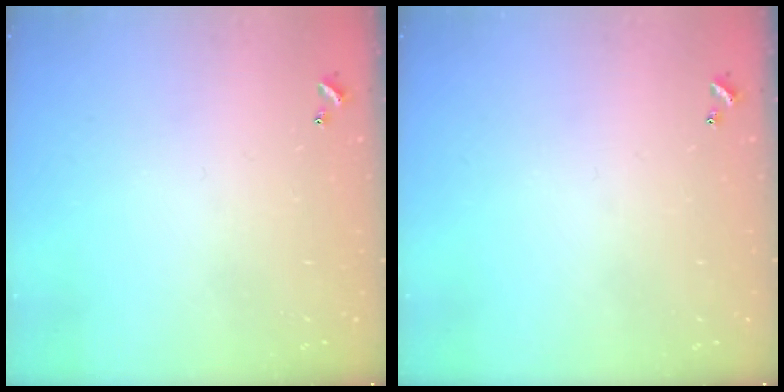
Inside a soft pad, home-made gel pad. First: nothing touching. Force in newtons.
{"total": 0.0}